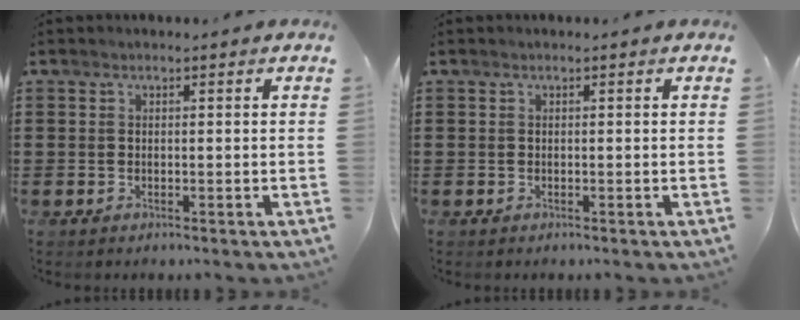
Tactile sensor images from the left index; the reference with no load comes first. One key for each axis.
{"total": 0.0}